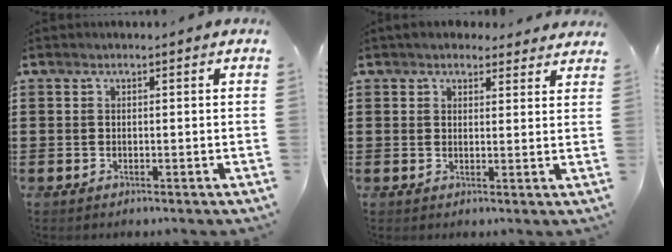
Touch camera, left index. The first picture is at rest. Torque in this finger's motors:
{"motor_torque": [2.14, 0.00, 0.32, 0.02]}